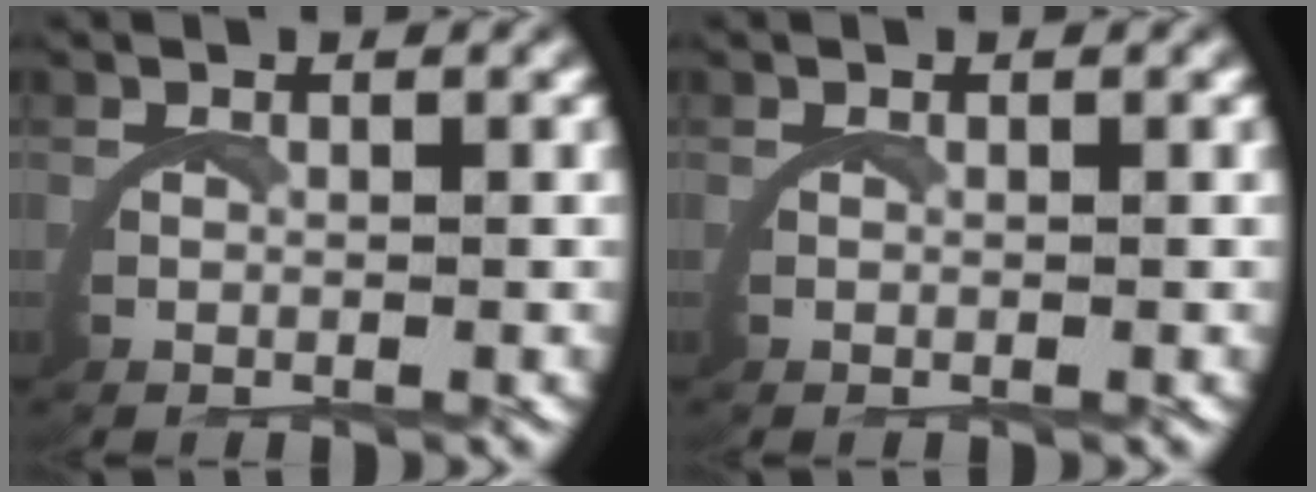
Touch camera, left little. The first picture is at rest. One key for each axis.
{"total": 0.0}